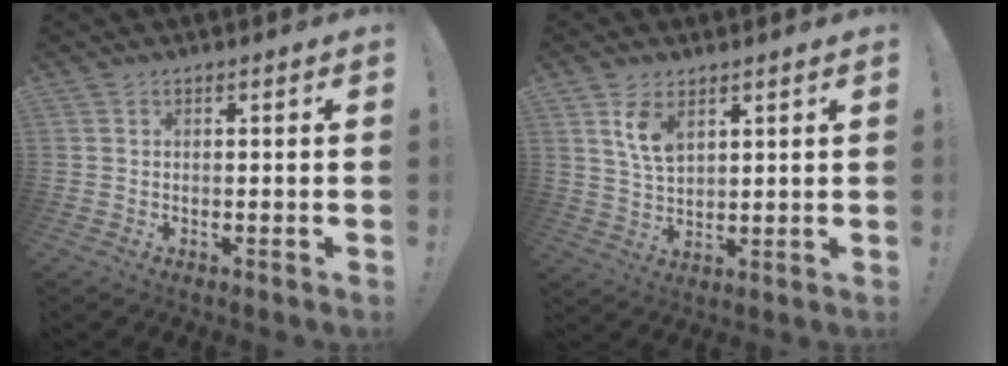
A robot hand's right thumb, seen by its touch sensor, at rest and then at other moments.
{"total": 7.3, "force": [4.1, 4.0, 4.6], "torque": [-0.085, -0.014, 0.076]}